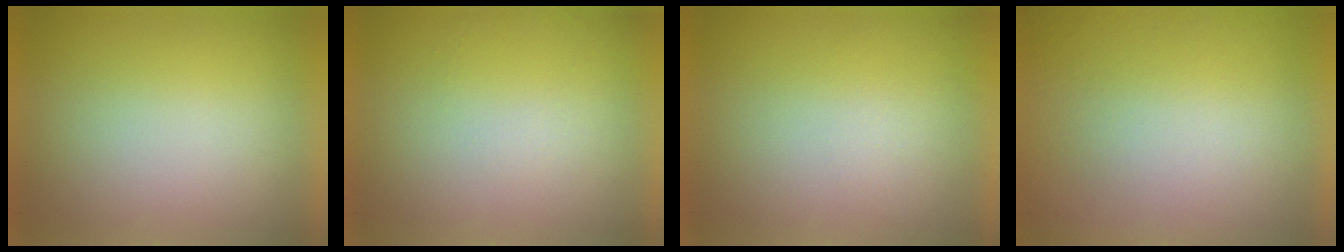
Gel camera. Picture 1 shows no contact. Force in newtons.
{"total": 1.1}
{"total": 1.3}
{"total": 6.0}